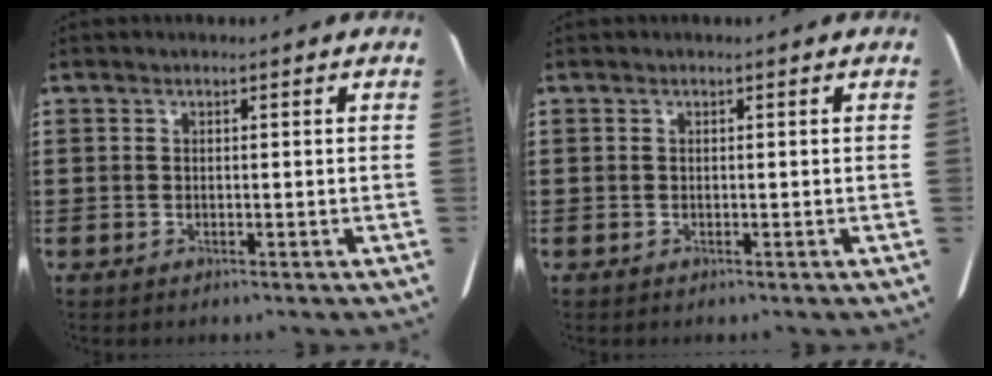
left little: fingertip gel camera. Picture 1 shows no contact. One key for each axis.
{"total": 0.0}